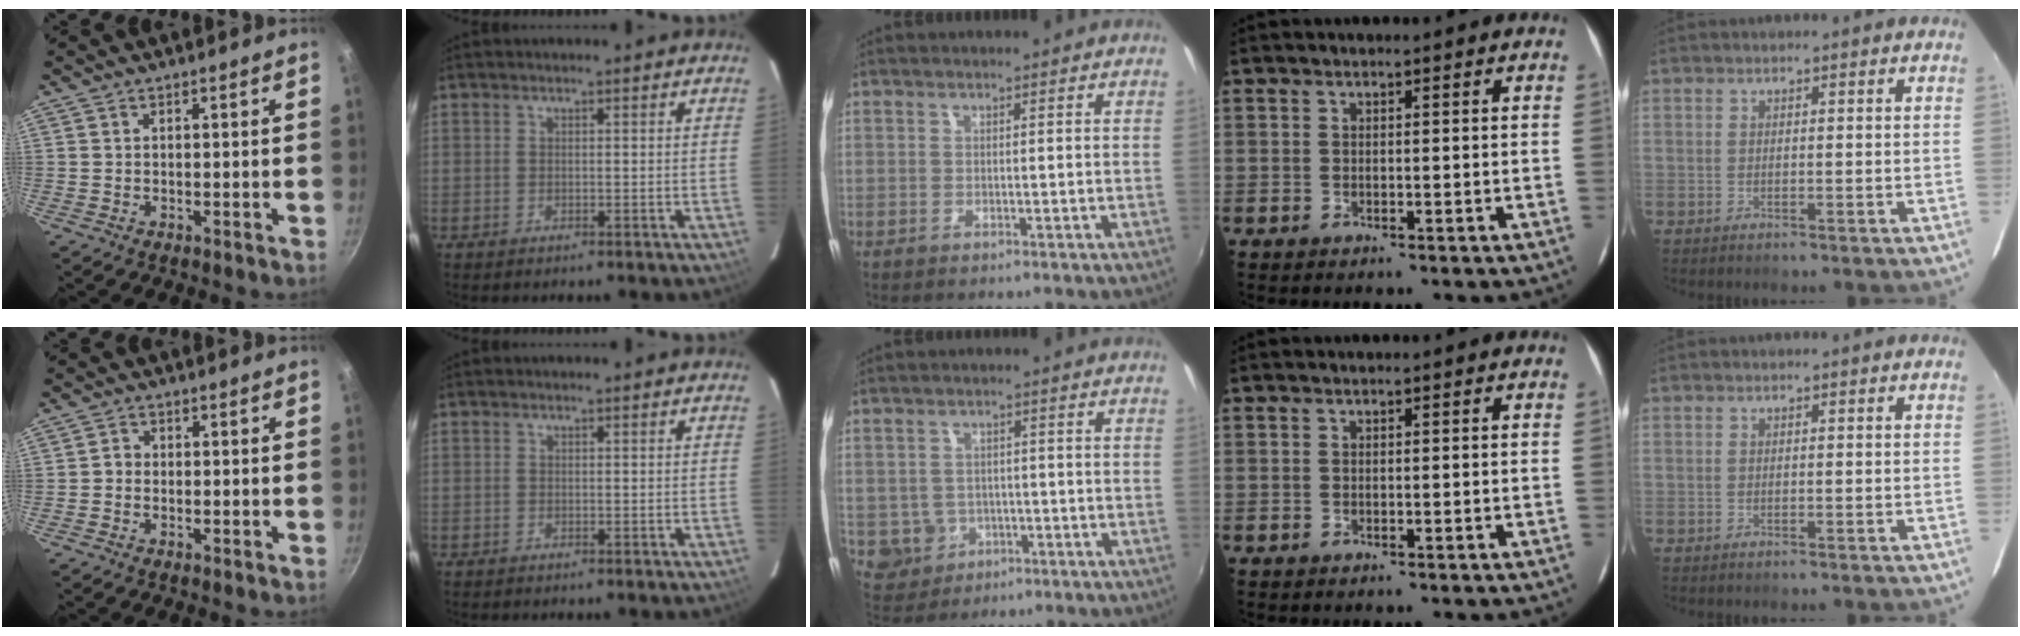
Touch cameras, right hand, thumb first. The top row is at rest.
{"thumb": {"total": 1.6, "force": [-0.5, 1.4, 0.6], "torque": [-0.003, 0.009, -0.014]}, "middle": {"total": 5.8, "force": [-1.6, 5.4, 1.3], "torque": [-0.041, 0.005, -0.010]}}